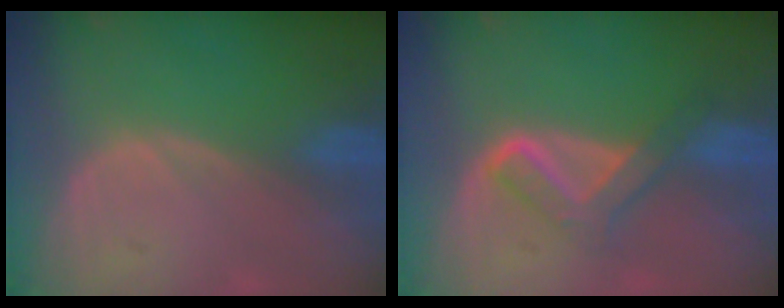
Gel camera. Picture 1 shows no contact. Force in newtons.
{"total": 5.2, "press": 5.1, "slide": 0.7}